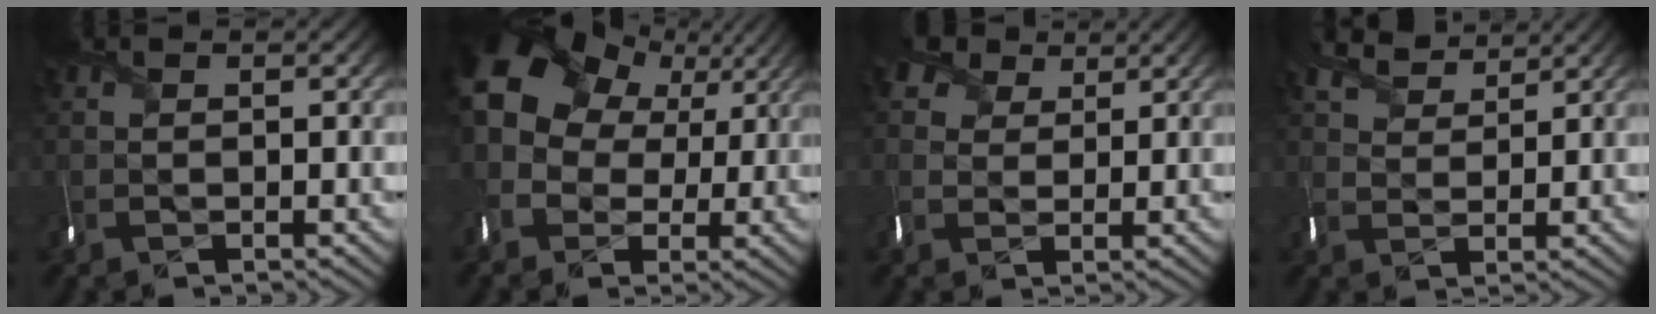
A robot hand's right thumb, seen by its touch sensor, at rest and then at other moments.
{"total": 13.4, "force": [3.5, 10.8, 7.2], "torque": [-0.193, 0.021, 0.056]}
{"total": 3.2, "force": [2.3, 2.2, 0.0], "torque": [-0.013, 0.009, 0.037]}
{"total": 3.6, "force": [3.4, 1.0, 0.5], "torque": [-0.032, 0.012, 0.064]}